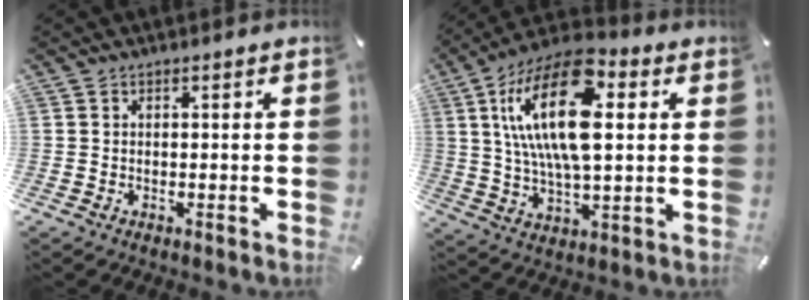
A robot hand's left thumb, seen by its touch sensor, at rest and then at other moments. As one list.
[{"total": 21.6, "force": [6.5, 10.3, 17.8], "torque": [-0.361, -0.011, 0.101]}]